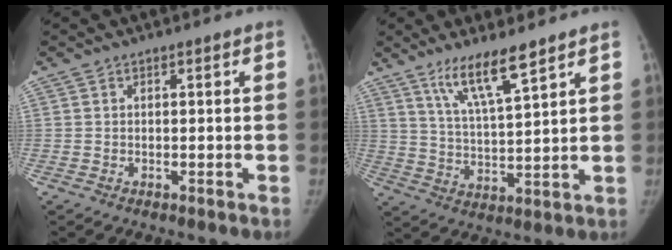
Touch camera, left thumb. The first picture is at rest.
{"total": 9.8, "force": [6.8, 1.3, 6.9], "torque": [-0.124, -0.041, 0.134]}